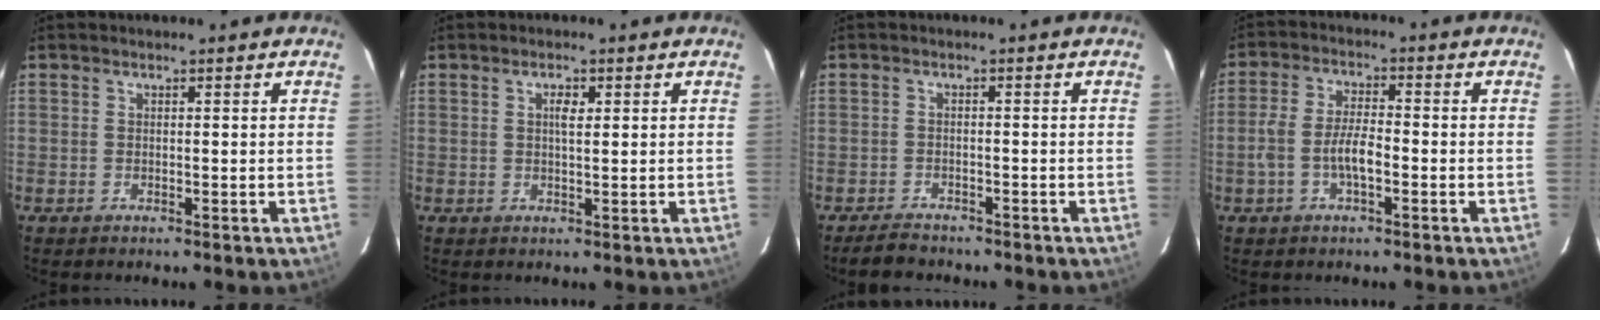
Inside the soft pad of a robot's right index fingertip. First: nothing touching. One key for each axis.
{"total": 2.2, "fx": 0.7, "fy": 0.8, "fz": 1.9, "tx": -0.032, "ty": 0.003, "tz": 0.012}
{"total": 3.6, "fx": -3.2, "fy": 1.6, "fz": 0.6, "tx": -0.020, "ty": 0.003, "tz": -0.051}
{"total": 6.0, "fx": -2.0, "fy": 2.0, "fz": 5.3, "tx": -0.111, "ty": 0.008, "tz": -0.038}